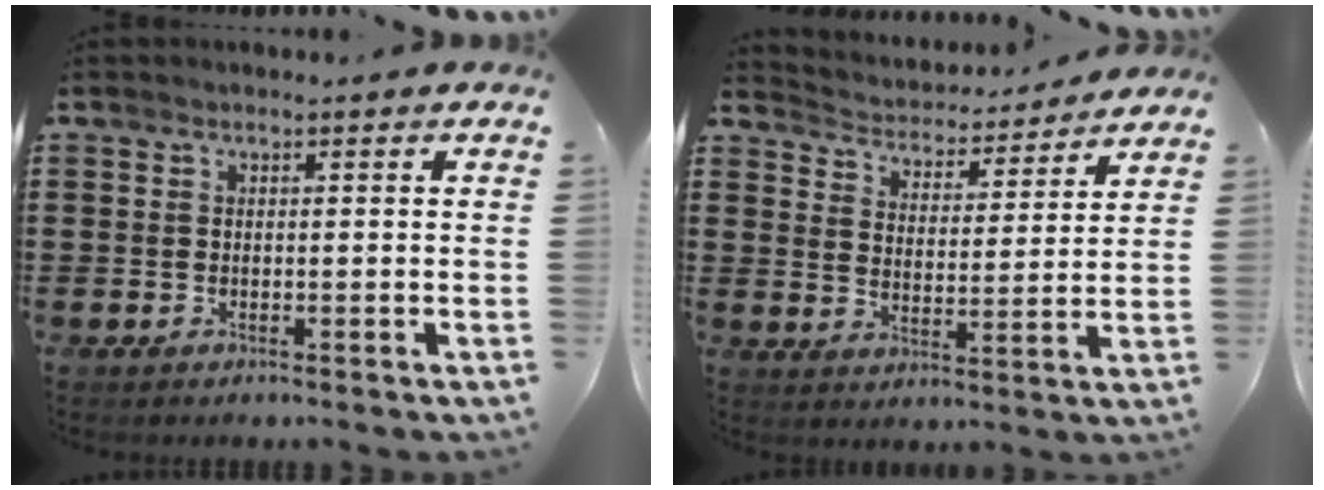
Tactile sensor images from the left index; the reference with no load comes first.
{"total": 3.6, "force": [3.5, 0.3, -0.2], "torque": [-0.022, -0.033, 0.054]}